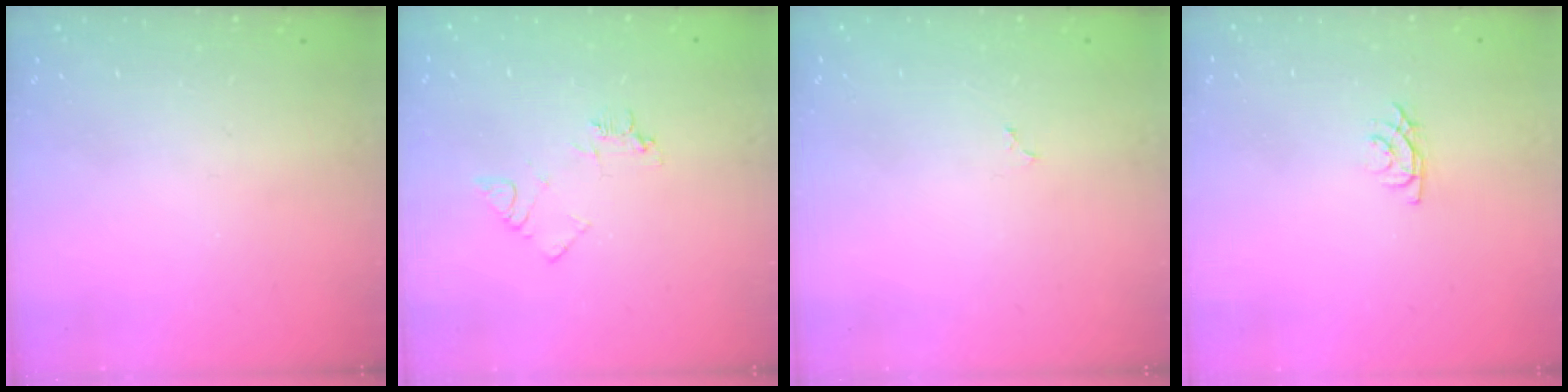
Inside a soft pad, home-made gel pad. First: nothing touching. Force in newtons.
{"total": 5.6, "press": 5.5, "slide": 0.6}
{"total": 2.3, "press": 2.3, "slide": 0.2}
{"total": 3.0, "press": 3.0, "slide": 0.5}